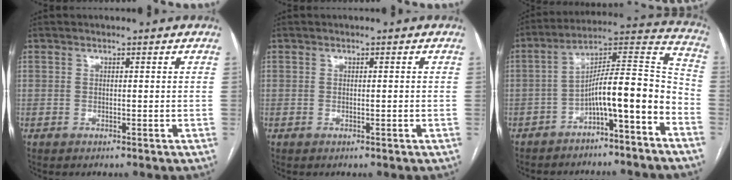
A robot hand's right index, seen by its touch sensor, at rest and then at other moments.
{"total": 0.8, "force": [-0.1, 0.1, 0.8], "torque": [-0.014, -0.001, 0.002]}
{"total": 12.8, "force": [-5.9, 1.5, 11.3], "torque": [-0.167, 0.047, -0.091]}